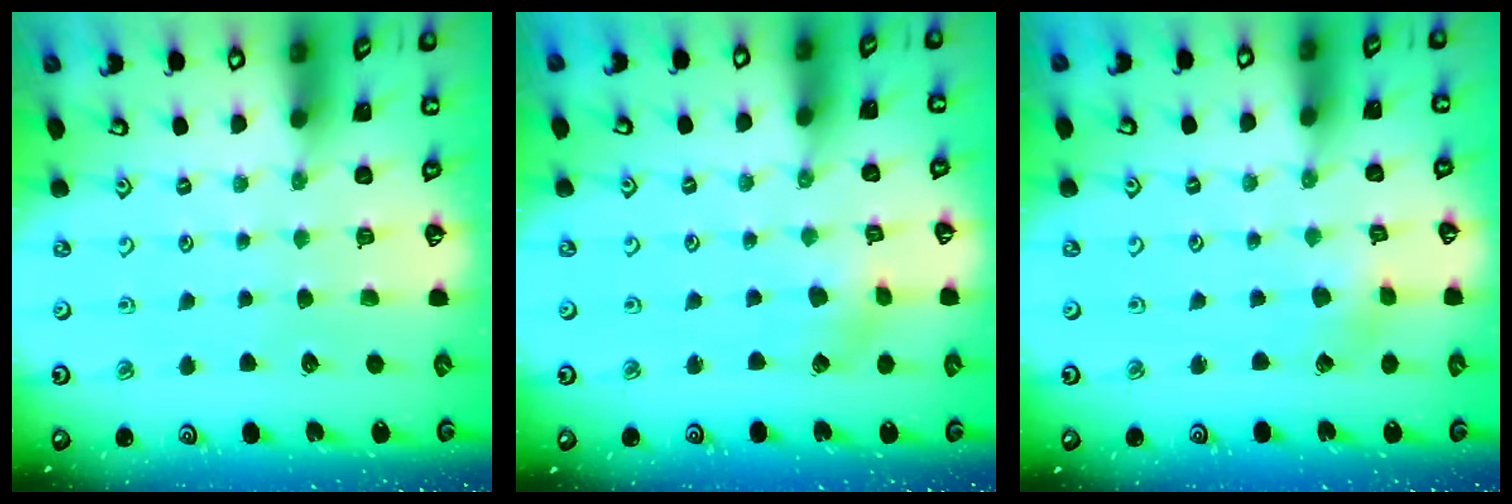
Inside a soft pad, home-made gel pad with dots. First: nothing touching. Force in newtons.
{"total": 1.9, "press": 1.9, "slide": 0.3}
{"total": 2.4, "press": 2.4, "slide": 0.2}